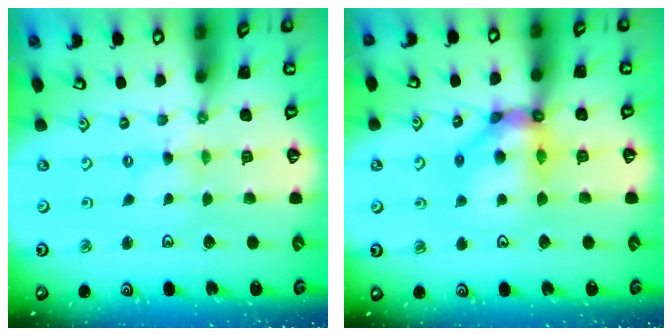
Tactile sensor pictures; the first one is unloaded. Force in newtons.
{"total": 12.9, "press": 12.8, "slide": 1.8}